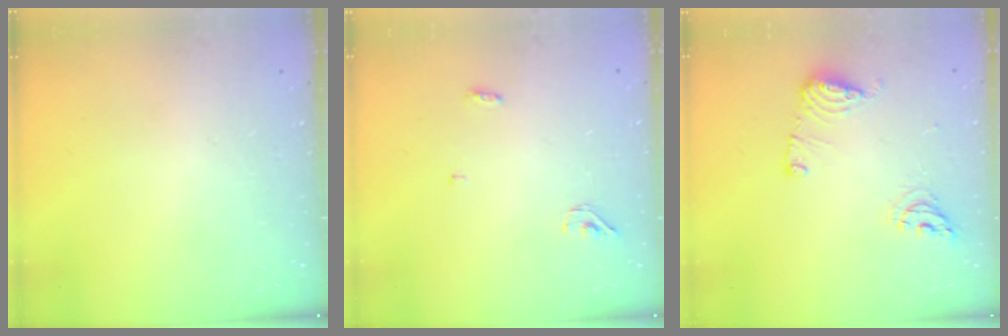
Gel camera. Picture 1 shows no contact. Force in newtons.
{"total": 3.7, "press": 3.6, "slide": 0.9}
{"total": 10.2, "press": 10.1, "slide": 1.2}